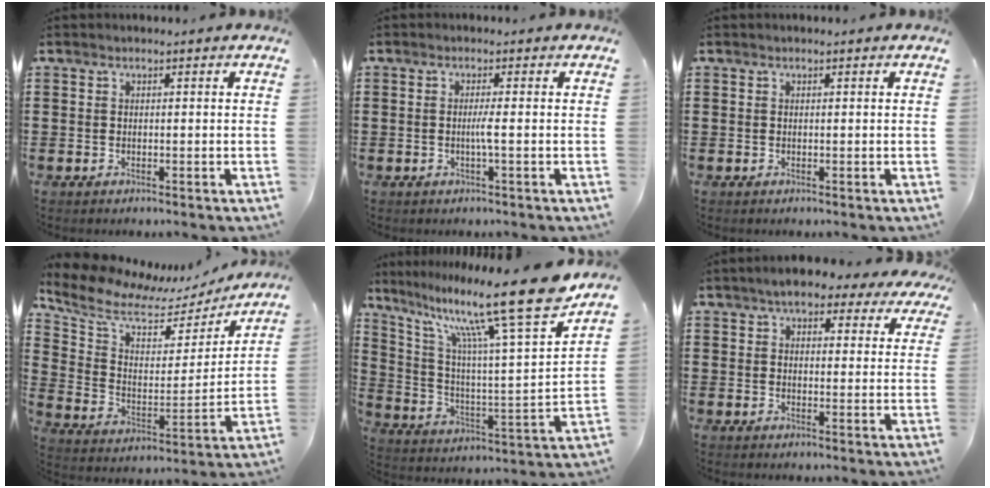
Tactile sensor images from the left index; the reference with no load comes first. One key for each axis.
{"total": 2.0, "fx": -0.3, "fy": -0.4, "fz": 2.0, "tx": -0.037, "ty": -0.005, "tz": -0.010}
{"total": 0.0}
{"total": 8.2, "fx": 6.9, "fy": 3.3, "fz": 3.0, "tx": -0.096, "ty": -0.039, "tz": 0.119}
{"total": 18.5, "fx": 13.3, "fy": 1.1, "fz": 12.7, "tx": -0.247, "ty": -0.079, "tz": 0.209}
{"total": 5.6, "fx": 4.6, "fy": 1.9, "fz": 2.5, "tx": -0.057, "ty": -0.004, "tz": 0.082}